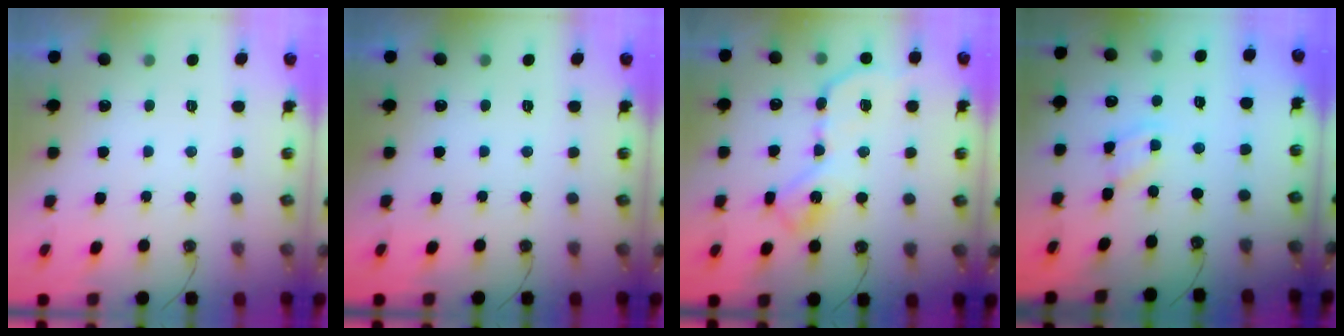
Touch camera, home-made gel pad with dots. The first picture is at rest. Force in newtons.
{"total": 0.0}
{"total": 13.1, "press": 13.1, "slide": 0.6}
{"total": 2.1, "press": 2.1, "slide": 0.3}